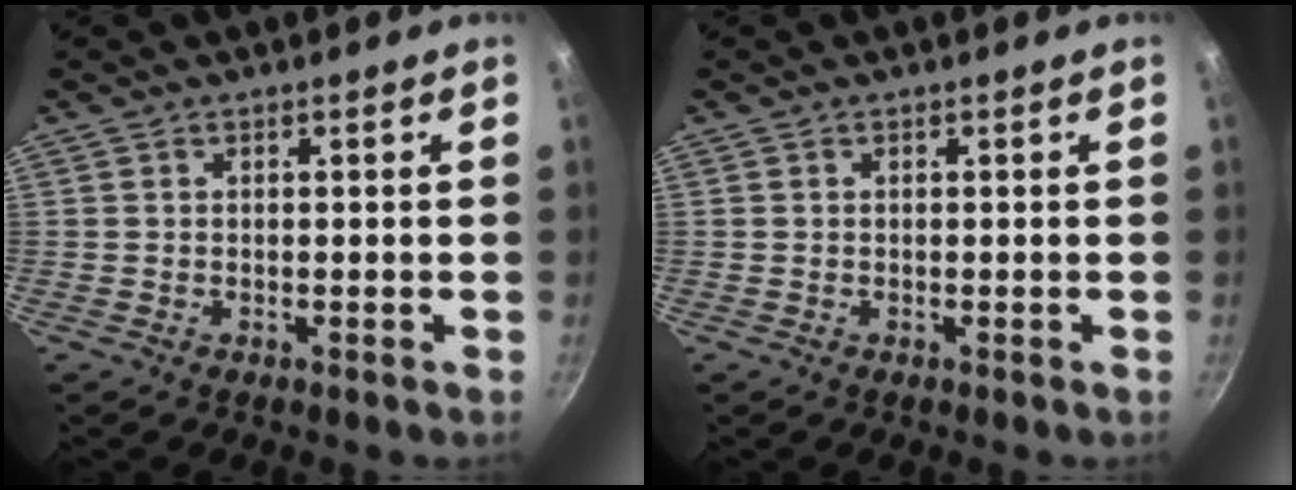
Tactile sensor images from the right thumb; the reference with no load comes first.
{"total": 0.0}